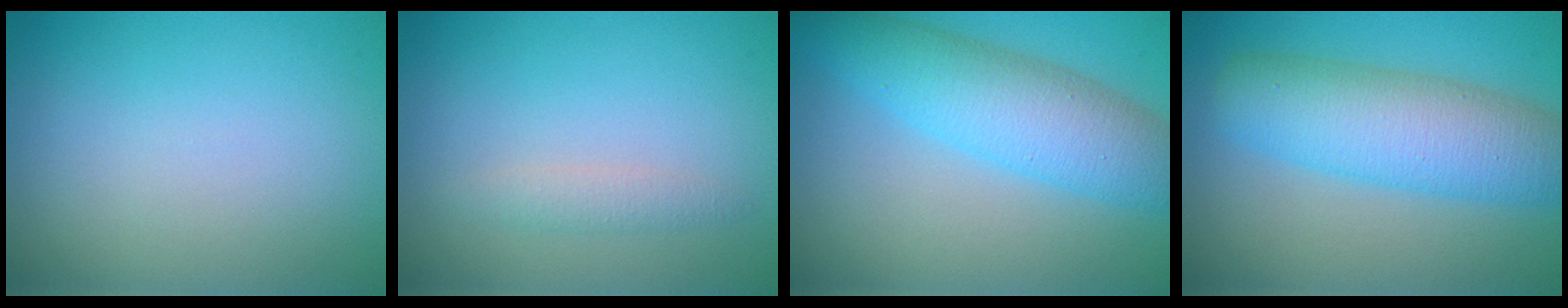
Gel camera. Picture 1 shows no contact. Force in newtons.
{"total": 1.3, "press": 1.3, "slide": 0.0}
{"total": 6.8, "press": 6.8, "slide": 0.1}
{"total": 7.7, "press": 7.7, "slide": 0.2}